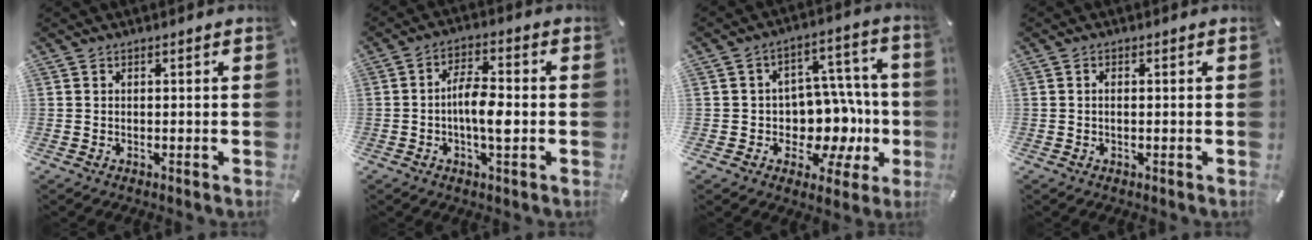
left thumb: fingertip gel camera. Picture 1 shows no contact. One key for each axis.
{"total": 7.9, "fx": -1.5, "fy": 2.9, "fz": 7.2, "tx": -0.135, "ty": 0.008, "tz": -0.027}
{"total": 12.5, "fx": -1.9, "fy": 10.8, "fz": 5.9, "tx": -0.057, "ty": -0.007, "tz": -0.018}
{"total": 0.8, "fx": -0.1, "fy": 0.3, "fz": 0.8, "tx": -0.016, "ty": 0.001, "tz": -0.002}